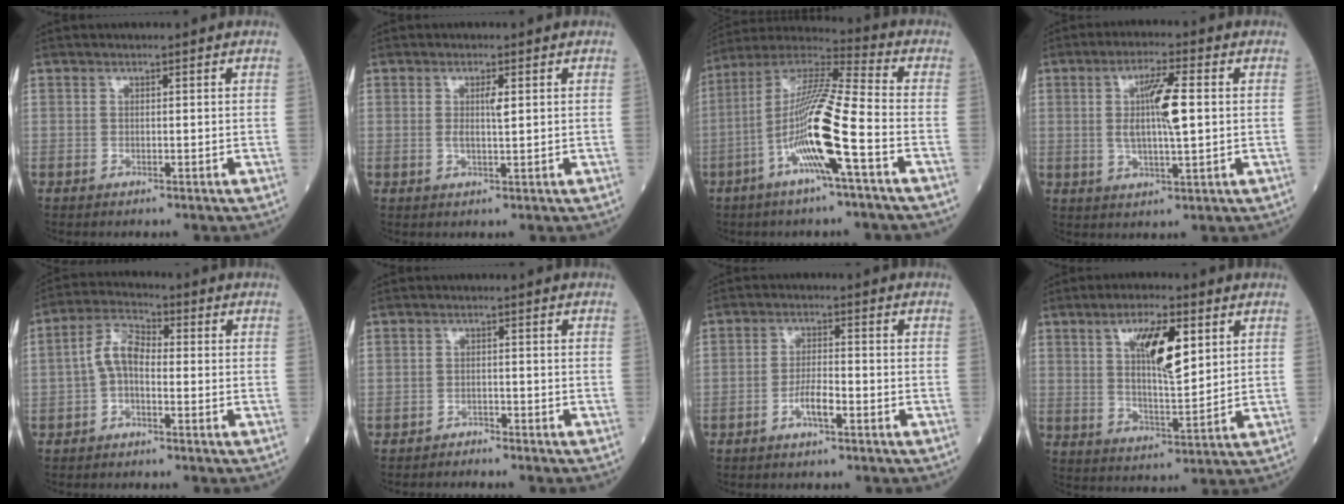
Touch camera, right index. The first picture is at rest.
{"total": 2.2, "force": [0.5, 0.2, 2.1], "torque": [-0.041, -0.001, 0.008]}
{"total": 15.2, "force": [-4.8, 0.1, 14.5], "torque": [-0.285, 0.002, -0.099]}
{"total": 8.0, "force": [0.9, 0.9, 7.9], "torque": [-0.146, 0.002, 0.016]}
{"total": 5.5, "force": [-0.7, 2.6, 4.8], "torque": [-0.095, 0.018, -0.020]}
{"total": 1.4, "force": [-1.4, 0.0, -0.3], "torque": [0.006, -0.005, -0.023]}
{"total": 3.6, "force": [-1.8, 0.7, 3.0], "torque": [-0.057, 0.003, -0.033]}
{"total": 9.8, "force": [3.7, 2.3, 8.7], "torque": [-0.155, 0.002, 0.069]}